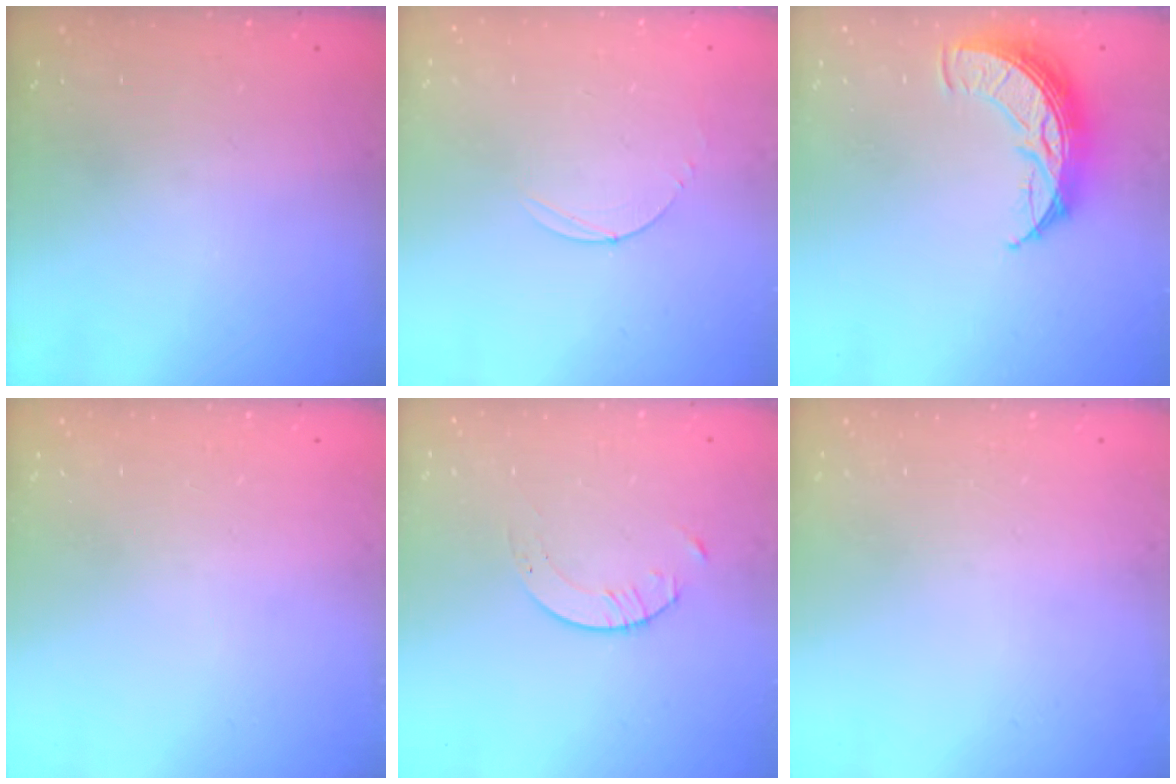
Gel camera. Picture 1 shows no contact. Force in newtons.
{"total": 2.8, "press": 2.8, "slide": 0.3}
{"total": 10.9, "press": 10.9, "slide": 0.7}
{"total": 0.0}
{"total": 1.7, "press": 1.7, "slide": 0.2}
{"total": 0.0}